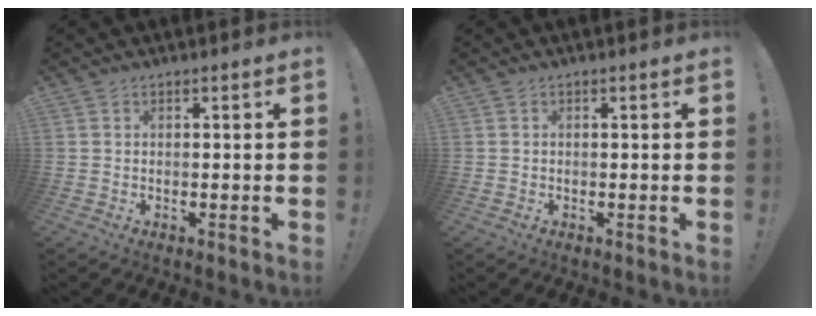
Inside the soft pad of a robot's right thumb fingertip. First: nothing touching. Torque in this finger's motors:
{"motor_torque": [-0.06, -0.11, -0.04, -0.01, 0.08]}